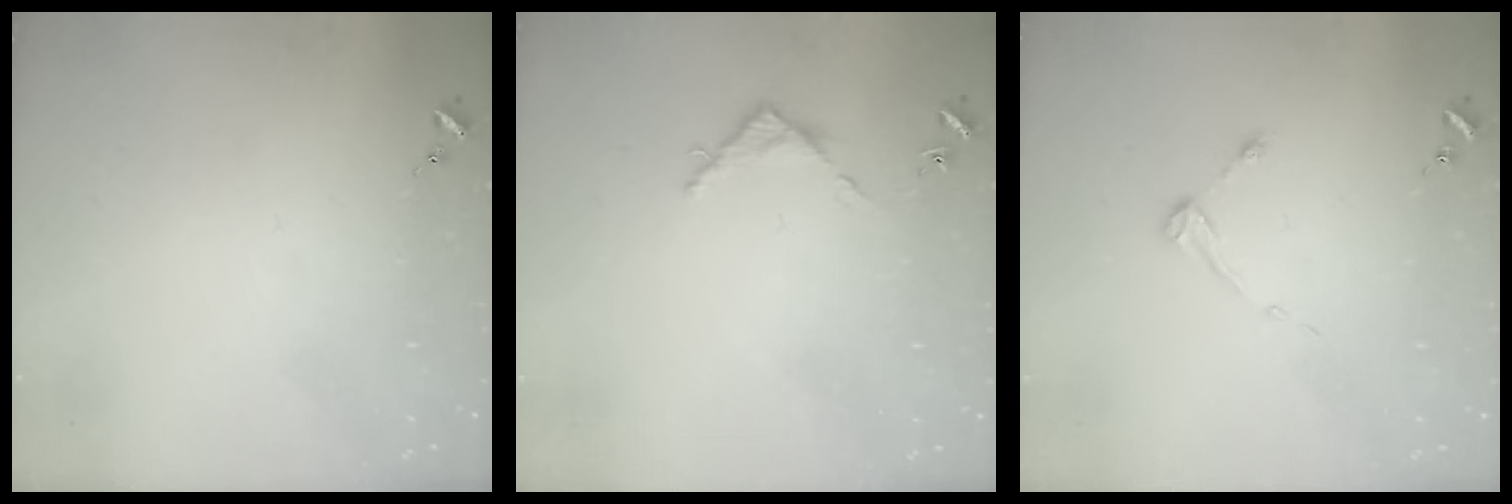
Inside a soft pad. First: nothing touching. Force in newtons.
{"total": 3.6, "press": 3.6, "slide": 0.3}
{"total": 3.1, "press": 3.1, "slide": 0.4}